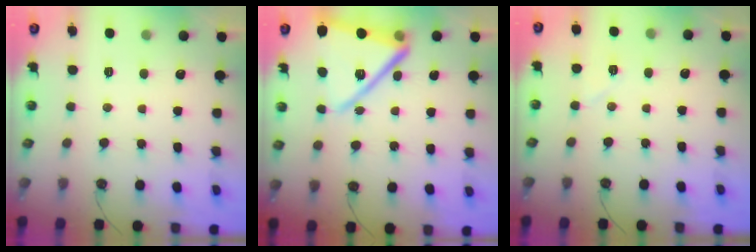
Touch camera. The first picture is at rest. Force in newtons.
{"total": 18.4, "press": 18.1, "slide": 3.2}
{"total": 5.1, "press": 4.8, "slide": 1.7}